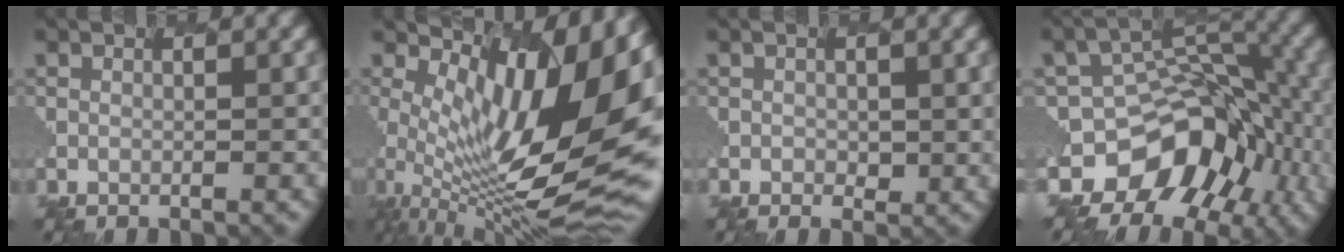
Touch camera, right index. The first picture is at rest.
{"total": 12.6, "force": [2.8, 4.8, 11.3], "torque": [-0.199, -0.023, 0.060]}
{"total": 0.6, "force": [0.1, 0.5, -0.4], "torque": [-0.012, -0.011, 0.006]}
{"total": 9.9, "force": [-5.7, 7.1, 3.8], "torque": [-0.065, 0.008, -0.099]}